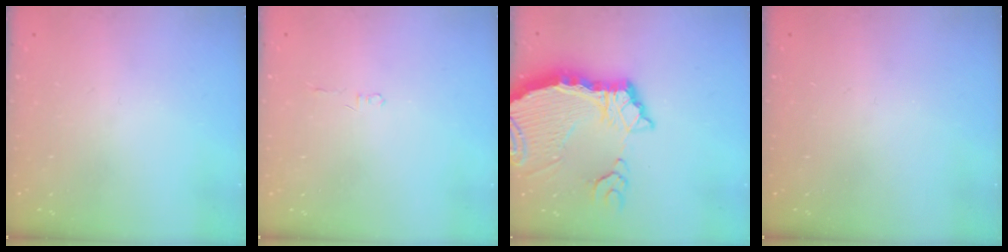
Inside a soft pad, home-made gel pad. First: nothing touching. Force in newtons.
{"total": 1.2, "press": 1.2, "slide": 0.3}
{"total": 10.4, "press": 10.3, "slide": 1.3}
{"total": 0.0}